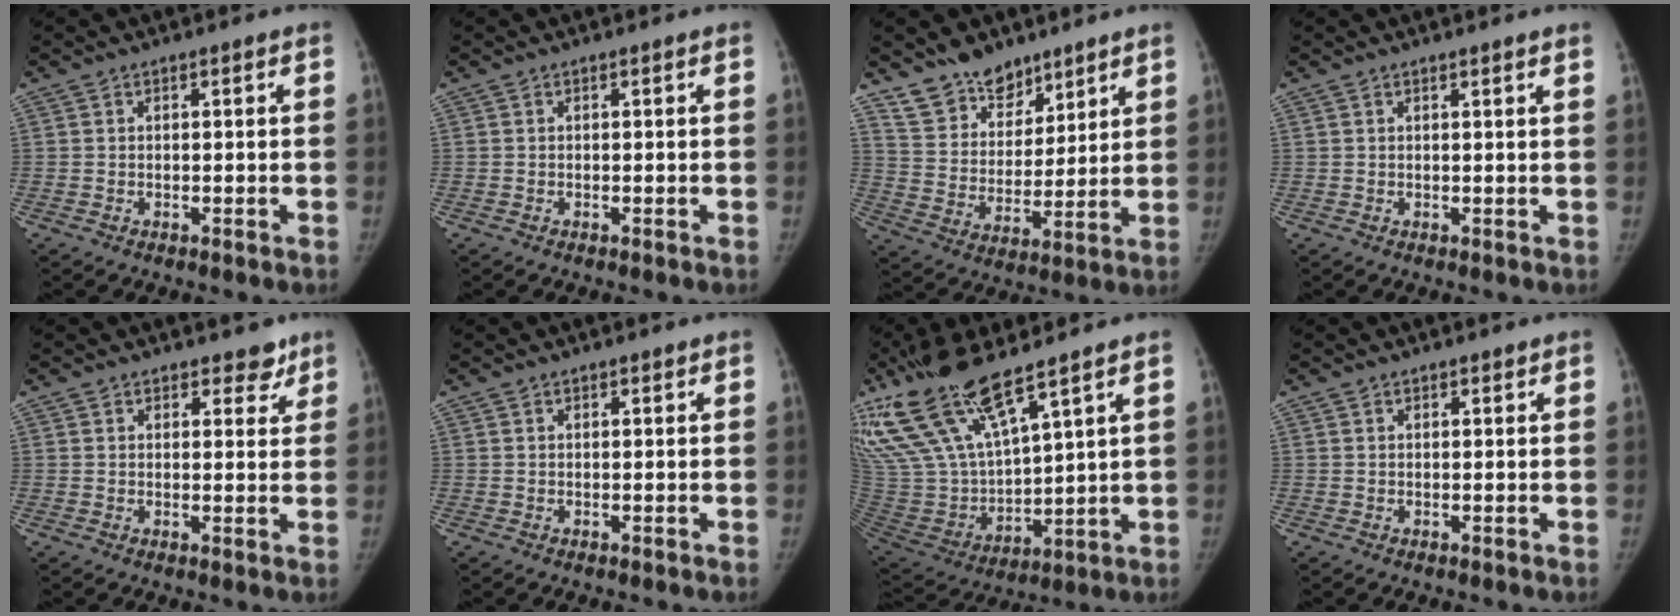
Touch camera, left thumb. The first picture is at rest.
{"total": 0.0}
{"total": 11.9, "force": [9.4, 6.6, 3.2], "torque": [-0.011, -0.063, 0.179]}
{"total": 1.9, "force": [1.6, -0.2, 0.9], "torque": [-0.005, -0.001, 0.020]}
{"total": 4.1, "force": [3.2, 2.5, 0.9], "torque": [0.027, -0.017, 0.042]}
{"total": 0.8, "force": [0.7, 0.4, 0.0], "torque": [0.008, -0.004, 0.009]}
{"total": 21.1, "force": [14.4, 6.1, 14.2], "torque": [-0.280, -0.054, 0.289]}
{"total": 1.1, "force": [0.9, 0.6, 0.1], "torque": [0.012, -0.005, 0.010]}